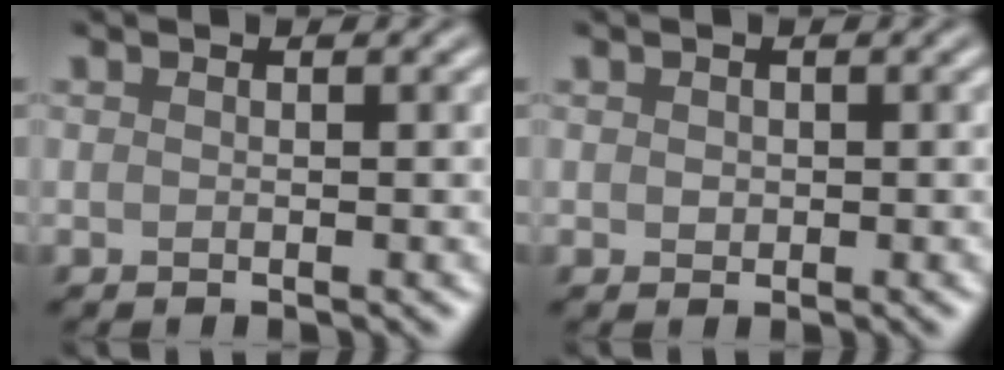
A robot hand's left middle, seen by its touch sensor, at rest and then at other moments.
{"total": 0.6, "force": [0.0, 0.6, 0.2], "torque": [-0.007, -0.002, 0.001]}